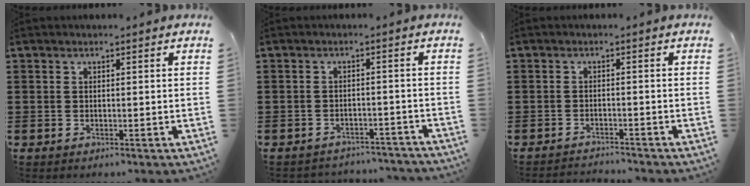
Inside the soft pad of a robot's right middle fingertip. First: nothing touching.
{"total": 2.6, "force": [-2.6, 0.2, 0.0], "torque": [-0.008, -0.002, -0.055]}
{"total": 1.8, "force": [-1.8, -0.1, -0.1], "torque": [-0.003, 0.001, -0.039]}